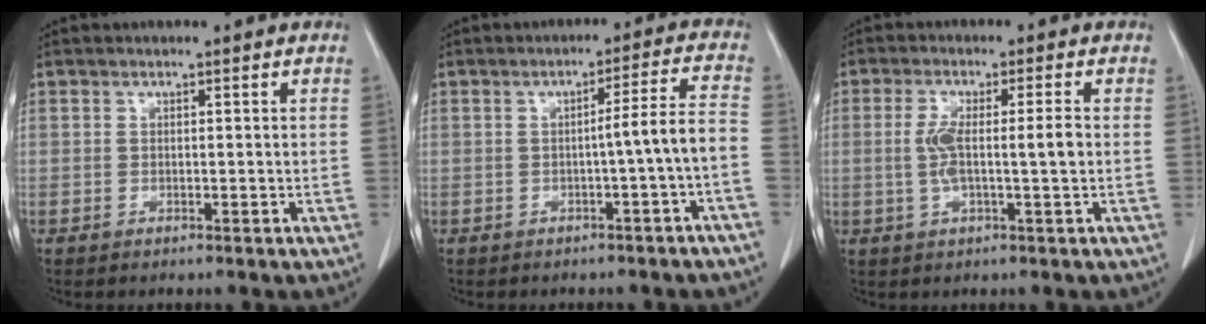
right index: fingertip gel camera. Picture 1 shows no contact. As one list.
[{"total": 5.1, "force": [-1.5, -0.8, 4.8], "torque": [-0.063, 0.014, -0.022]}, {"total": 6.0, "force": [-0.2, 0.6, 5.9], "torque": [-0.119, 0.006, -0.002]}]